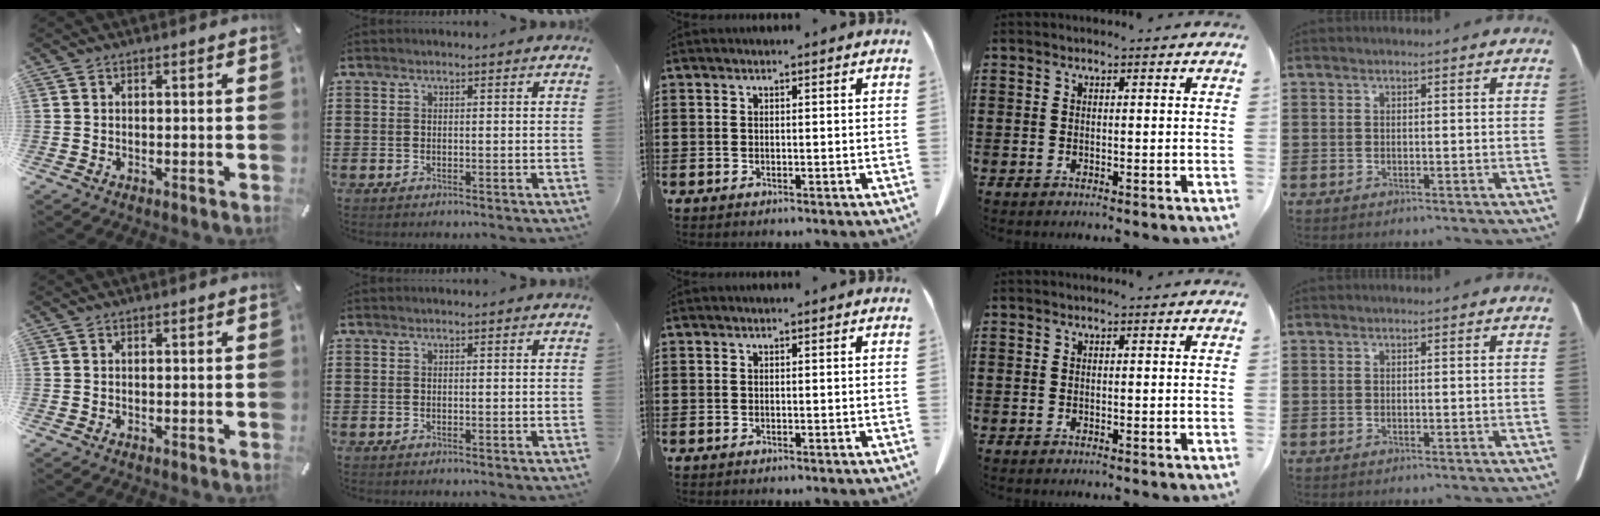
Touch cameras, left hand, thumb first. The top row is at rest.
{}